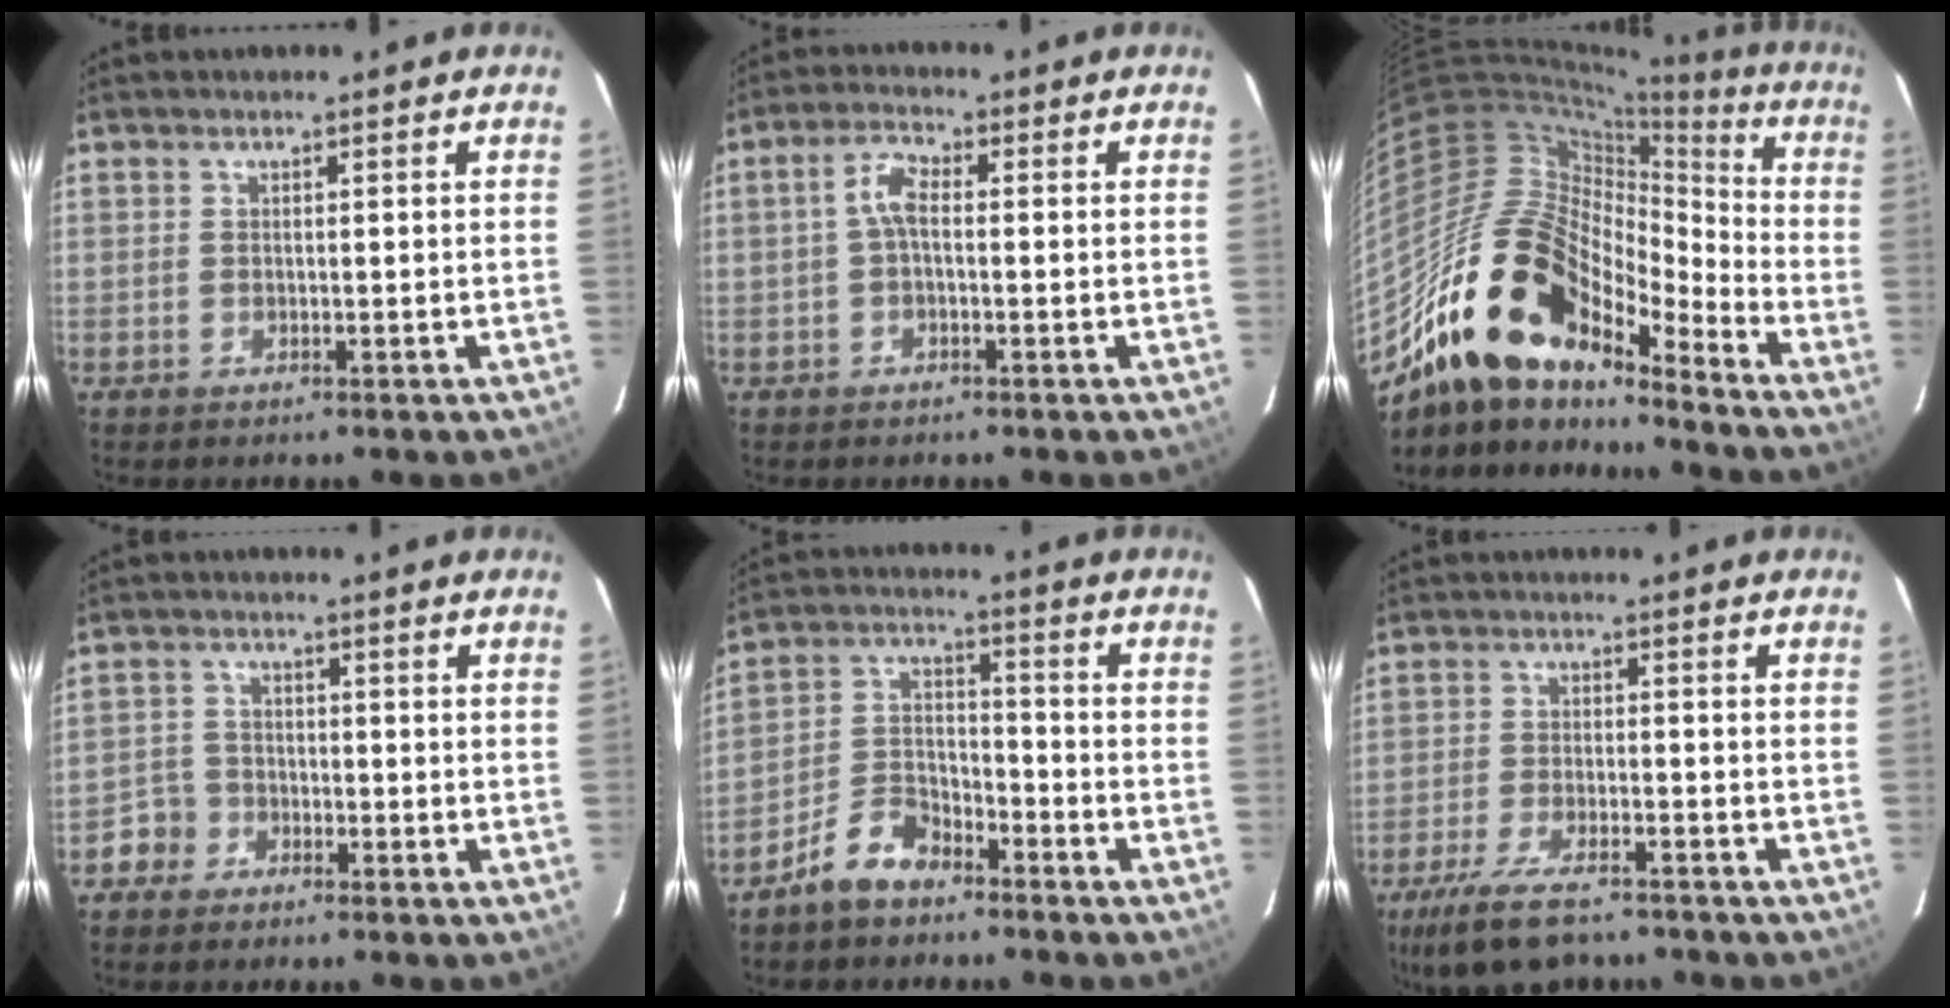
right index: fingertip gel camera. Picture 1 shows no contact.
{"total": 3.6, "force": [-0.3, 1.6, 3.2], "torque": [-0.066, 0.014, -0.008]}
{"total": 18.1, "force": [-13.2, 8.5, 9.1], "torque": [-0.163, 0.000, -0.256]}
{"total": 4.1, "force": [-2.6, 3.2, -0.3], "torque": [0.007, 0.018, -0.051]}
{"total": 8.3, "force": [-6.3, 4.0, 3.5], "torque": [-0.083, 0.023, -0.118]}
{"total": 12.9, "force": [-10.0, 4.4, 6.9], "torque": [-0.159, -0.030, -0.174]}